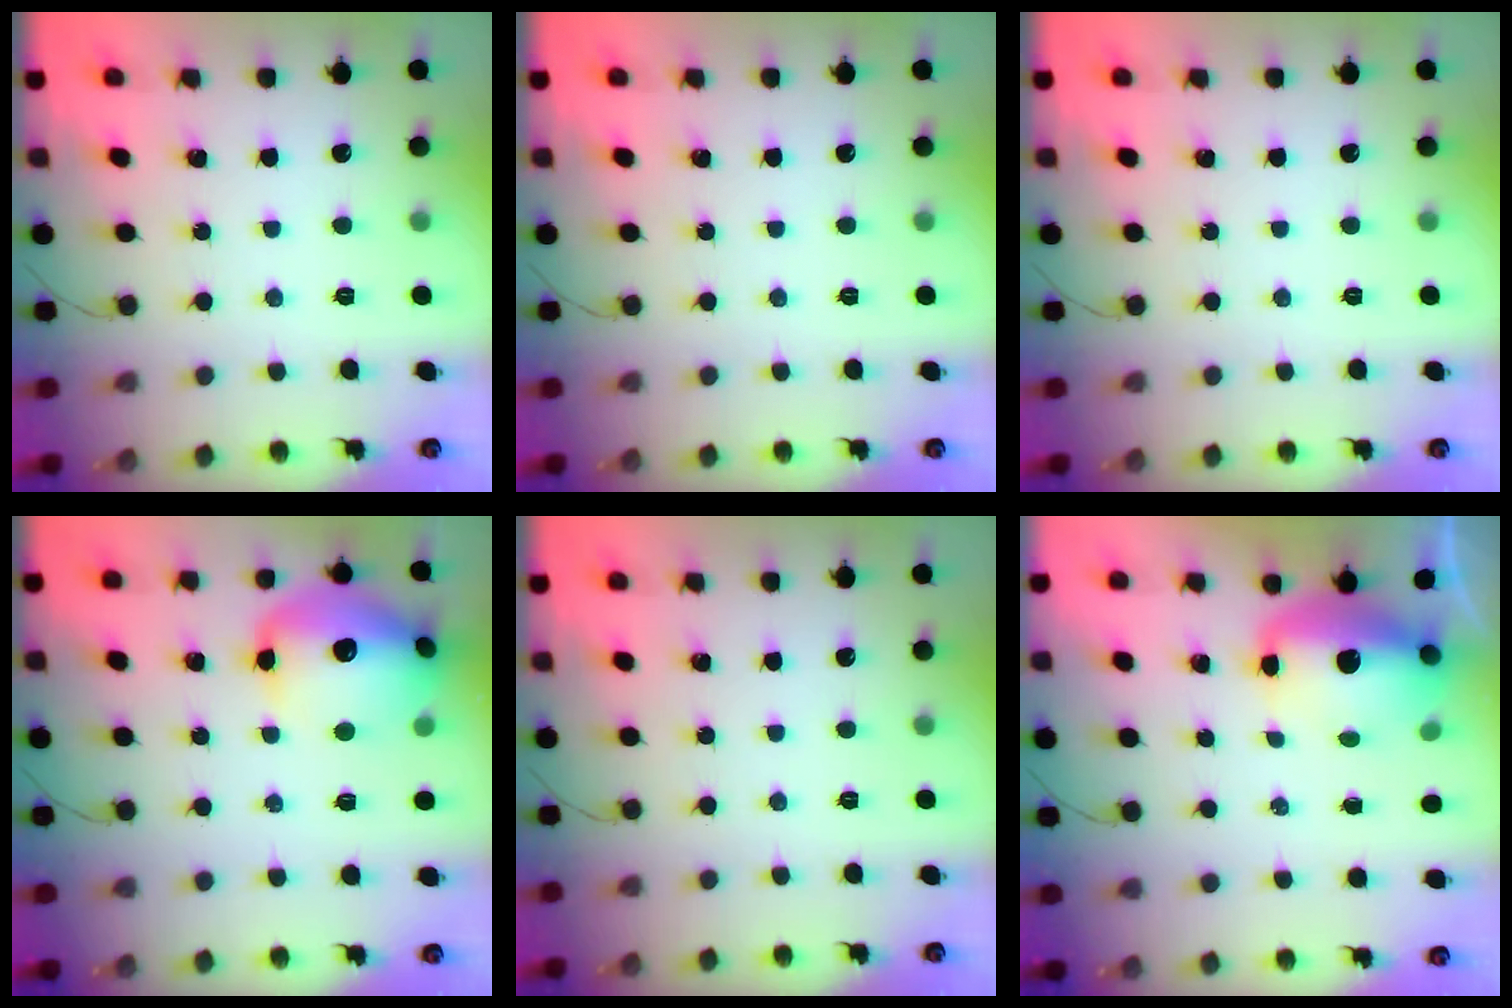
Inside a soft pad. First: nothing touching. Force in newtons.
{"total": 0.0}
{"total": 0.0}
{"total": 17.3, "press": 17.2, "slide": 1.9}
{"total": 0.0}
{"total": 12.4, "press": 11.9, "slide": 3.4}